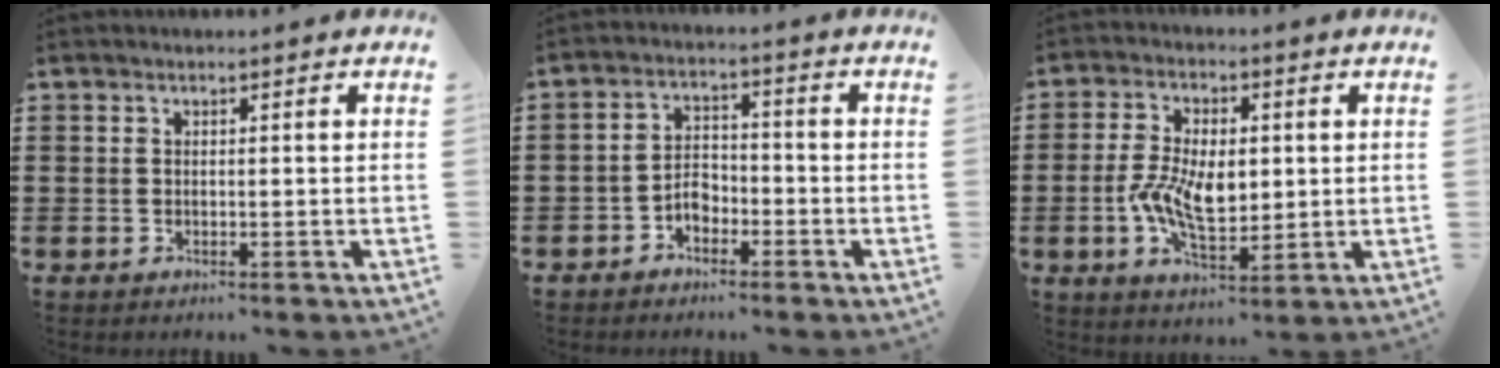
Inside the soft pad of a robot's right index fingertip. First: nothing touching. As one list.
[{"total": 3.2, "force": [-2.0, 2.0, 1.4], "torque": [-0.034, 0.005, -0.041]}, {"total": 8.7, "force": [-0.4, 4.5, 7.5], "torque": [-0.149, 0.000, -0.009]}]